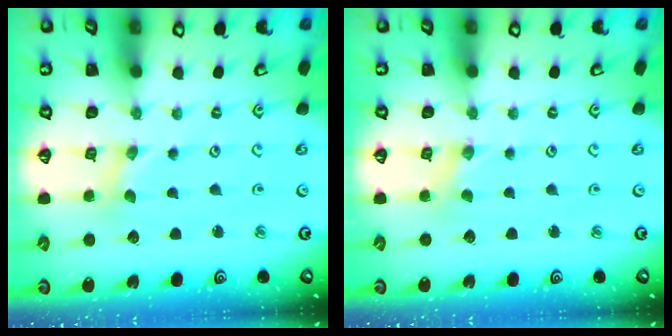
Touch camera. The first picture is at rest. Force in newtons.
{"total": 0.8, "press": 0.8, "slide": 0.1}